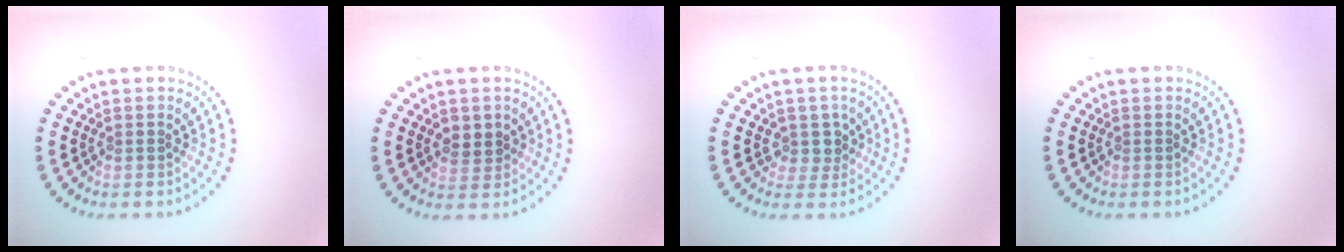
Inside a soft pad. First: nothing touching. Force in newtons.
{"total": 1.9, "press": 1.9, "slide": 0.5}
{"total": 2.2, "press": 1.6, "slide": 1.5}
{"total": 0.0}